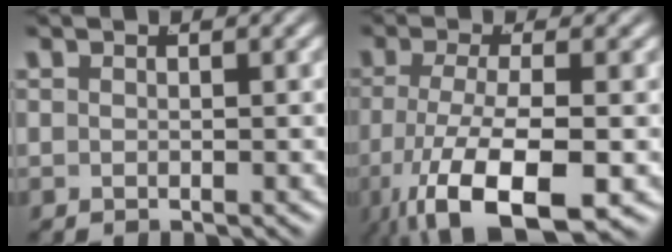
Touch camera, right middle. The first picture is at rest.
{"total": 9.0, "force": [-4.2, 3.9, 7.0], "torque": [-0.144, -0.037, -0.039]}